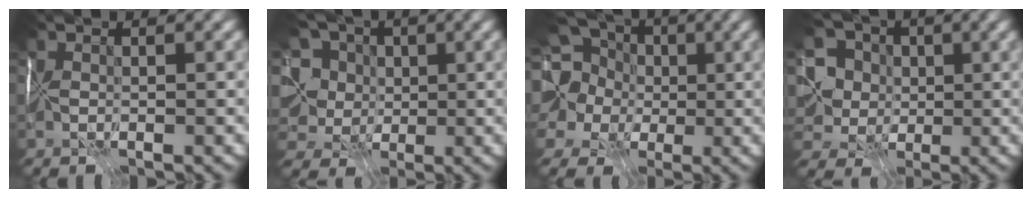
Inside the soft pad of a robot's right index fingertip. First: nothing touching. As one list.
[{"total": 8.8, "force": [2.5, 7.1, 4.5], "torque": [-0.087, 0.021, 0.015]}, {"total": 13.4, "force": [2.8, 11.7, 5.9], "torque": [-0.141, 0.023, 0.007]}, {"total": 6.6, "force": [1.0, 5.7, 3.1], "torque": [-0.065, 0.007, 0.010]}]